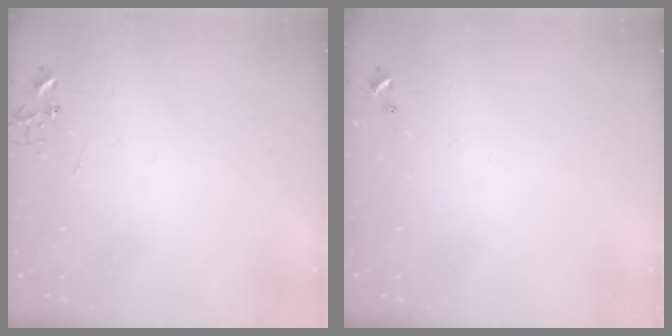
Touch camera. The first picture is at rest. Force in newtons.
{"total": 0.0}